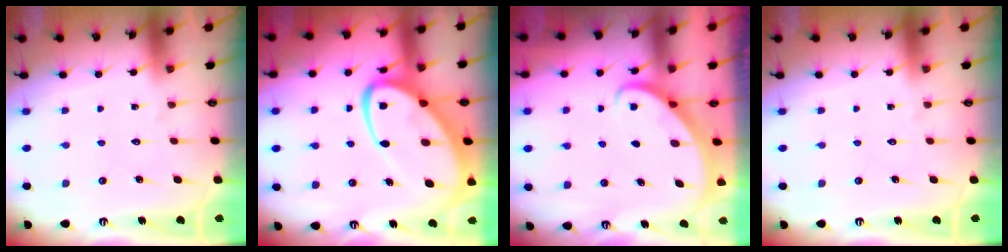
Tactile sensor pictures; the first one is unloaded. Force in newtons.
{"total": 15.4, "press": 15.4, "slide": 1.3}
{"total": 2.8, "press": 2.8, "slide": 0.2}
{"total": 0.0}